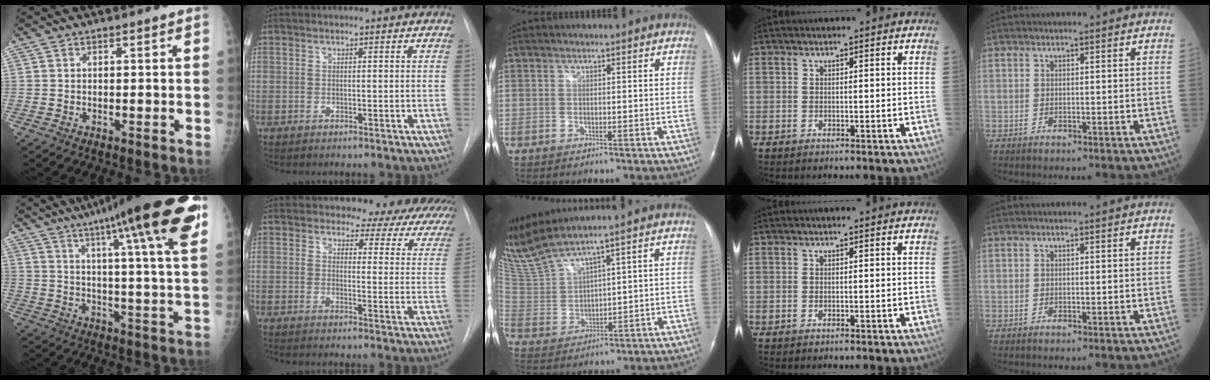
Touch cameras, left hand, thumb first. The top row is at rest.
{"thumb": {"total": 24.2, "force": [14.1, 2.7, 19.5], "torque": [-0.281, -0.027, 0.190]}, "index": {"total": 17.2, "force": [15.4, 5.4, 5.4], "torque": [-0.038, -0.060, 0.150]}, "middle": {"total": 9.3, "force": [8.1, -1.1, 4.3], "torque": [-0.108, 0.006, 0.178]}}